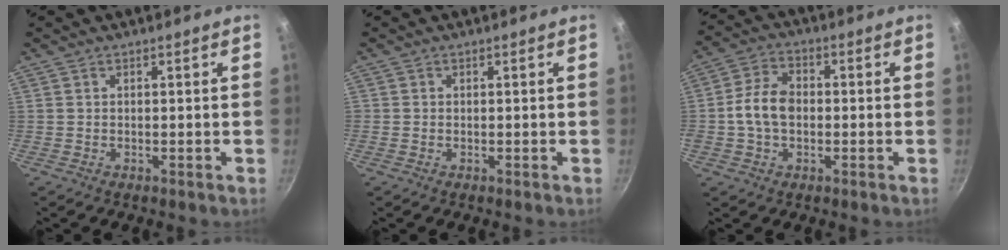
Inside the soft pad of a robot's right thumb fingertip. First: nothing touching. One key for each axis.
{"total": 0.0}
{"total": 8.0, "fx": -0.7, "fy": 5.5, "fz": 5.8, "tx": -0.100, "ty": 0.027, "tz": -0.024}